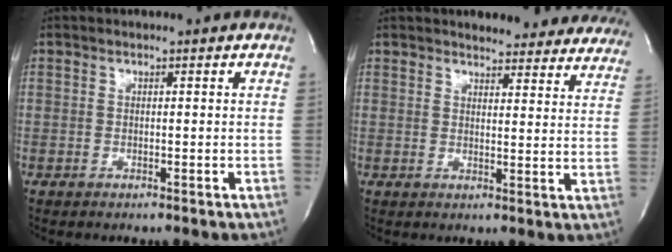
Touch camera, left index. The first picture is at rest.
{"total": 19.4, "force": [18.0, 4.8, 5.3], "torque": [-0.056, -0.048, 0.191]}